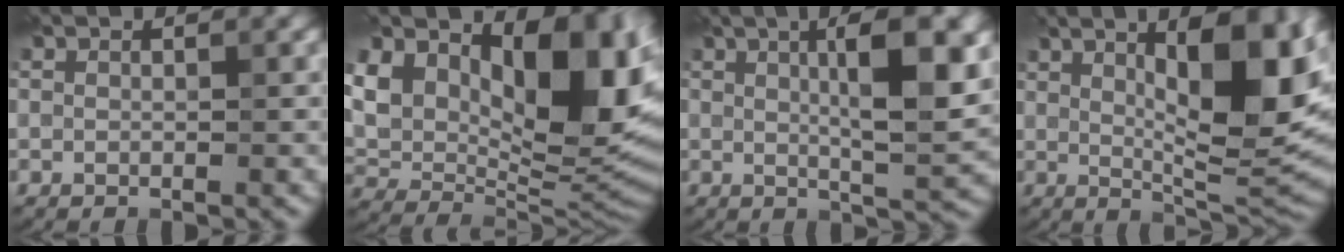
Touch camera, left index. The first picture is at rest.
{"total": 14.9, "force": [5.1, 8.5, 11.1], "torque": [-0.171, -0.005, 0.101]}
{"total": 8.9, "force": [2.0, 2.0, 8.4], "torque": [-0.113, 0.005, 0.032]}
{"total": 11.5, "force": [3.6, 3.1, 10.5], "torque": [-0.152, -0.003, 0.066]}